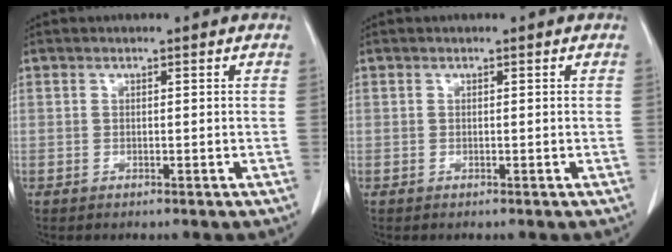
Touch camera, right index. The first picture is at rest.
{"total": 0.0}